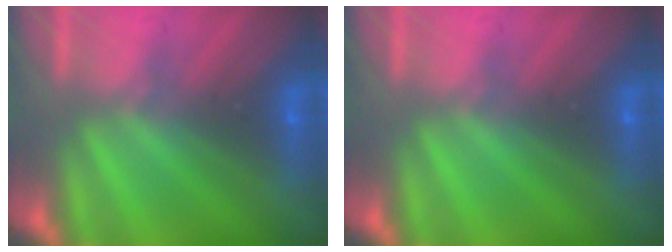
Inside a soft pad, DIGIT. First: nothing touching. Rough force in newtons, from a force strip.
{"total": 0.0}